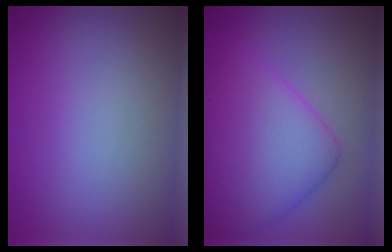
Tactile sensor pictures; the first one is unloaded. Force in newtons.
{"total": 7.5, "press": 7.5, "slide": 0.2}